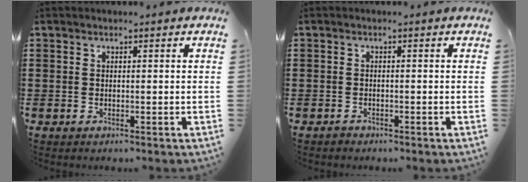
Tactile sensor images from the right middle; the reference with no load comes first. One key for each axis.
{"total": 0.7, "fx": -0.7, "fy": 0.3, "fz": 0.1, "tx": -0.003, "ty": 0.001, "tz": -0.015}